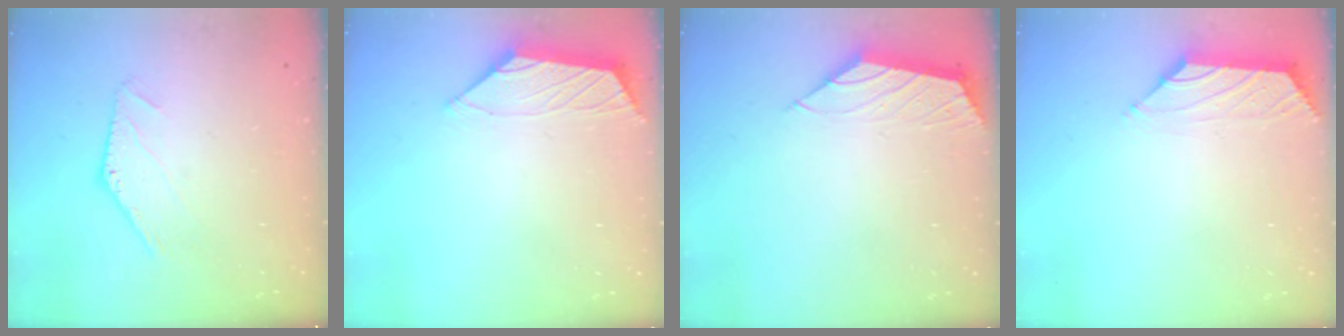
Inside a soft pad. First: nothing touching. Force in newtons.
{"total": 0.9, "press": 0.8, "slide": 0.4}
{"total": 1.6, "press": 1.5, "slide": 0.5}
{"total": 0.8, "press": 0.4, "slide": 0.6}